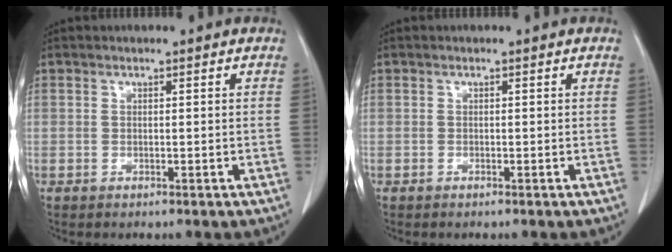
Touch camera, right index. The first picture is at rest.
{"total": 0.0}